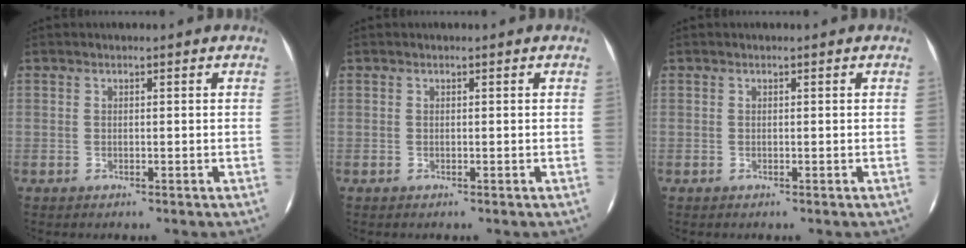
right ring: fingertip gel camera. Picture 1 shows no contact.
{"total": 0.0}
{"total": 0.0}